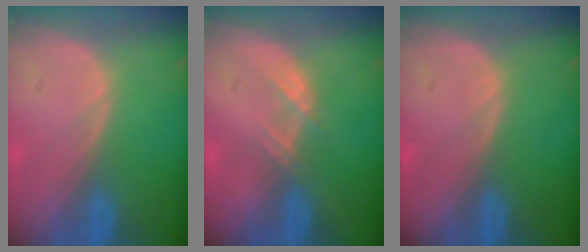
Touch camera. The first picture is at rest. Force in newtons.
{"total": 1.9, "press": 1.9, "slide": 0.3}
{"total": 0.0}